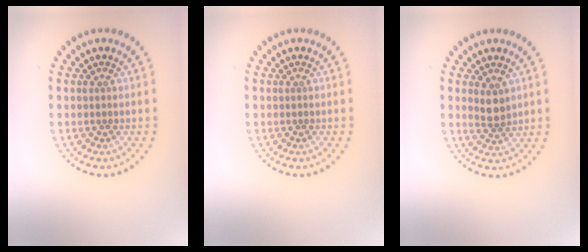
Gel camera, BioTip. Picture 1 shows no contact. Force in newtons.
{"total": 0.0}
{"total": 1.9, "press": 1.7, "slide": 0.9}